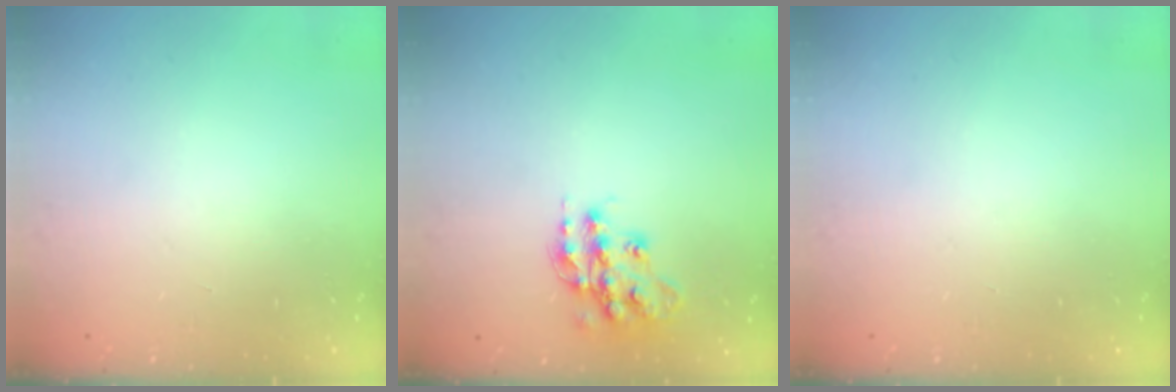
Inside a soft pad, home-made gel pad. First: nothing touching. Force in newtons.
{"total": 14.9, "press": 14.9, "slide": 0.9}
{"total": 0.0}